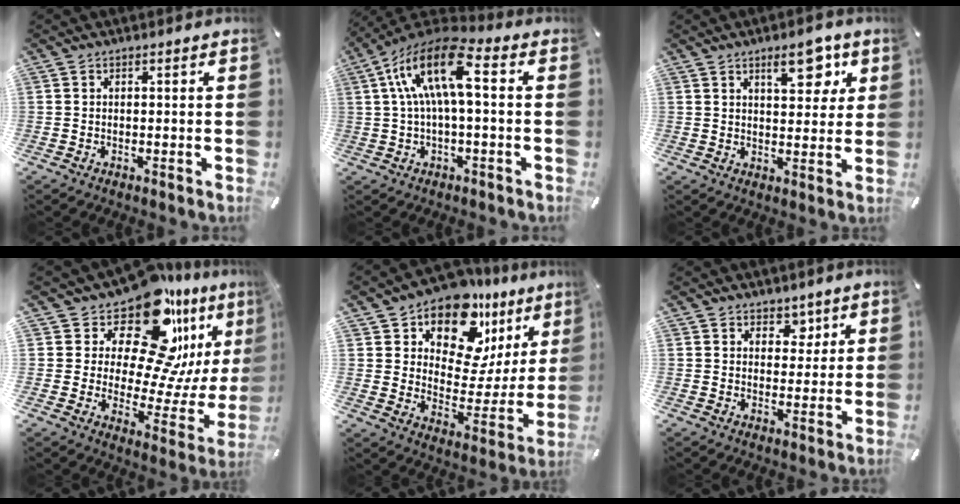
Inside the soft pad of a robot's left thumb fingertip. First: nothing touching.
{"total": 16.6, "force": [3.1, 6.6, 14.9], "torque": [-0.307, -0.002, 0.049]}
{"total": 9.4, "force": [4.9, 4.6, 6.5], "torque": [-0.068, -0.023, 0.074]}
{"total": 21.8, "force": [15.1, 10.0, 12.2], "torque": [-0.172, -0.130, 0.253]}
{"total": 16.1, "force": [11.4, 9.1, 6.7], "torque": [-0.107, -0.096, 0.202]}
{"total": 4.7, "force": [2.8, 3.7, 0.9], "torque": [0.009, -0.017, 0.043]}